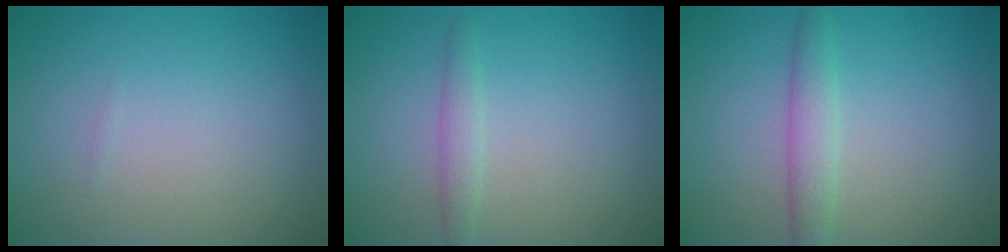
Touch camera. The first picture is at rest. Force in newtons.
{"total": 1.4, "press": 1.4, "slide": 0.1}
{"total": 2.4, "press": 2.4, "slide": 0.1}